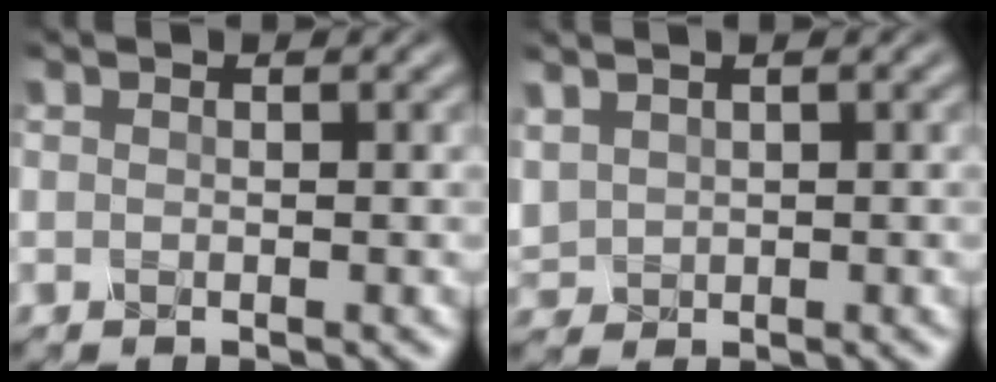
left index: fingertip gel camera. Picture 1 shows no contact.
{"total": 2.1, "force": [1.1, 1.6, 0.7], "torque": [-0.024, 0.004, 0.027]}